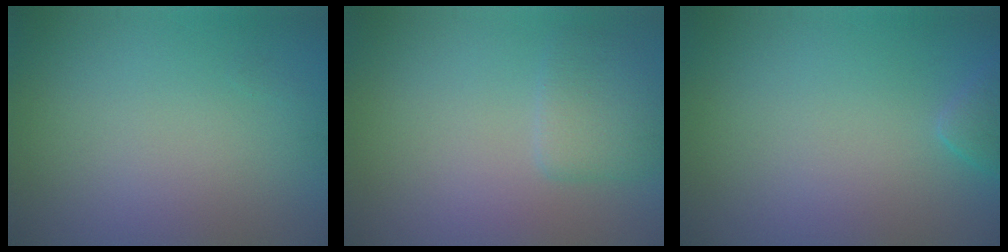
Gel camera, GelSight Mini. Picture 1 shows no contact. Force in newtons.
{"total": 2.3, "press": 2.3, "slide": 0.2}
{"total": 1.5, "press": 1.5, "slide": 0.2}